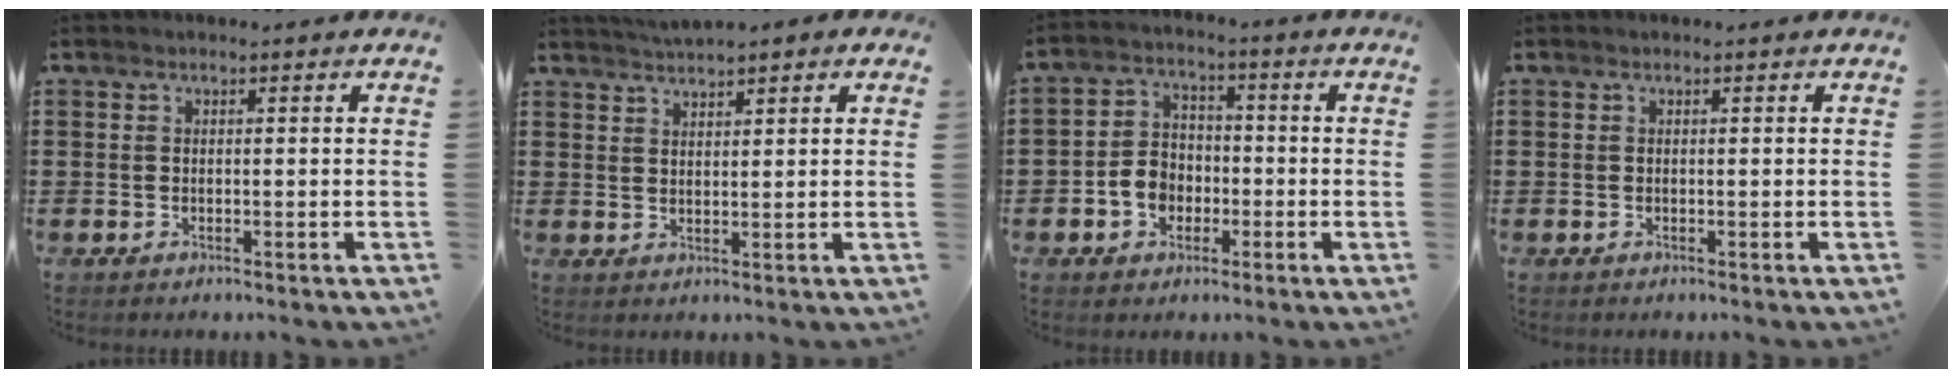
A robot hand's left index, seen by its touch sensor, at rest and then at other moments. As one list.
[{"total": 2.4, "force": [2.4, 0.2, 0.4], "torque": [-0.015, 0.000, 0.045]}, {"total": 5.5, "force": [-2.1, 4.3, 2.7], "torque": [-0.069, 0.009, -0.043]}, {"total": 0.0}]